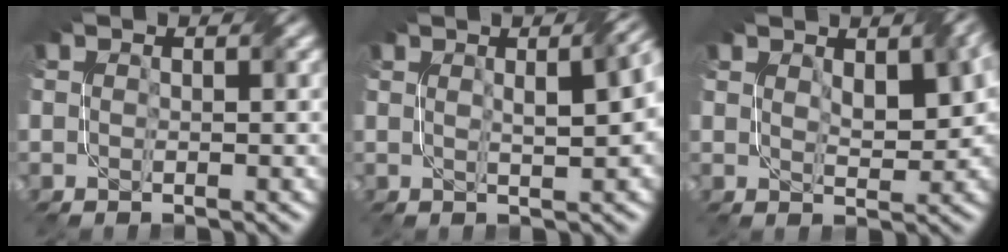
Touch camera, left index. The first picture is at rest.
{"total": 5.8, "force": [1.4, 1.8, 5.3], "torque": [-0.034, 0.024, 0.015]}
{"total": 4.7, "force": [1.9, 2.0, 3.9], "torque": [-0.061, 0.003, 0.038]}